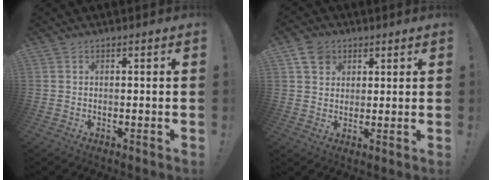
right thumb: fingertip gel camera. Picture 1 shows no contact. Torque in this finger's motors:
{"motor_torque": [0.58, 0.46, 0.28, 0.02, -0.02]}